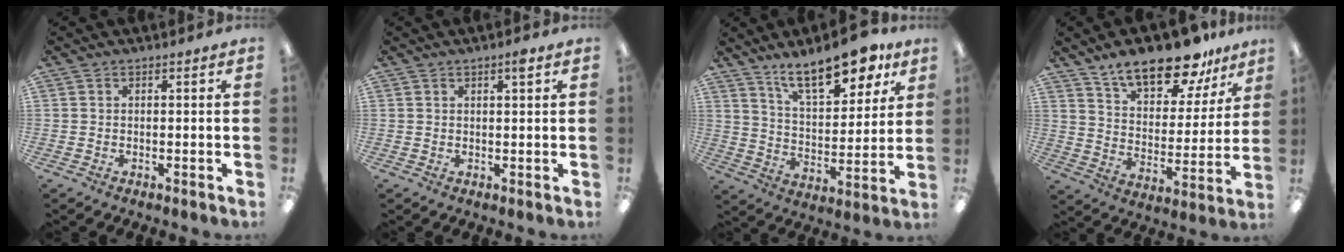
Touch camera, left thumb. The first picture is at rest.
{"total": 2.2, "force": [1.5, 0.4, 1.7], "torque": [-0.028, 0.000, 0.022]}
{"total": 16.5, "force": [12.3, 6.1, 9.1], "torque": [-0.137, -0.070, 0.208]}
{"total": 17.3, "force": [14.0, 6.5, 7.8], "torque": [-0.128, -0.090, 0.244]}